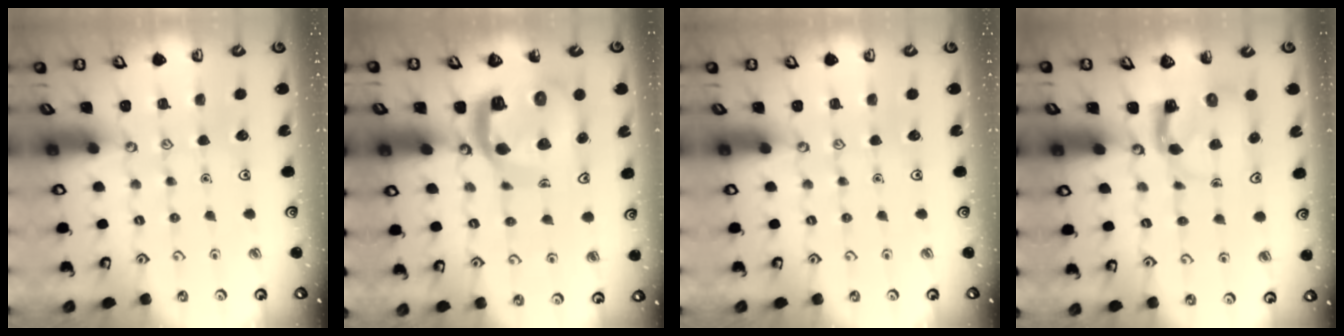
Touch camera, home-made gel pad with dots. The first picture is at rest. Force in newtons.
{"total": 13.6, "press": 13.5, "slide": 1.6}
{"total": 0.0}
{"total": 3.9, "press": 3.9, "slide": 0.6}